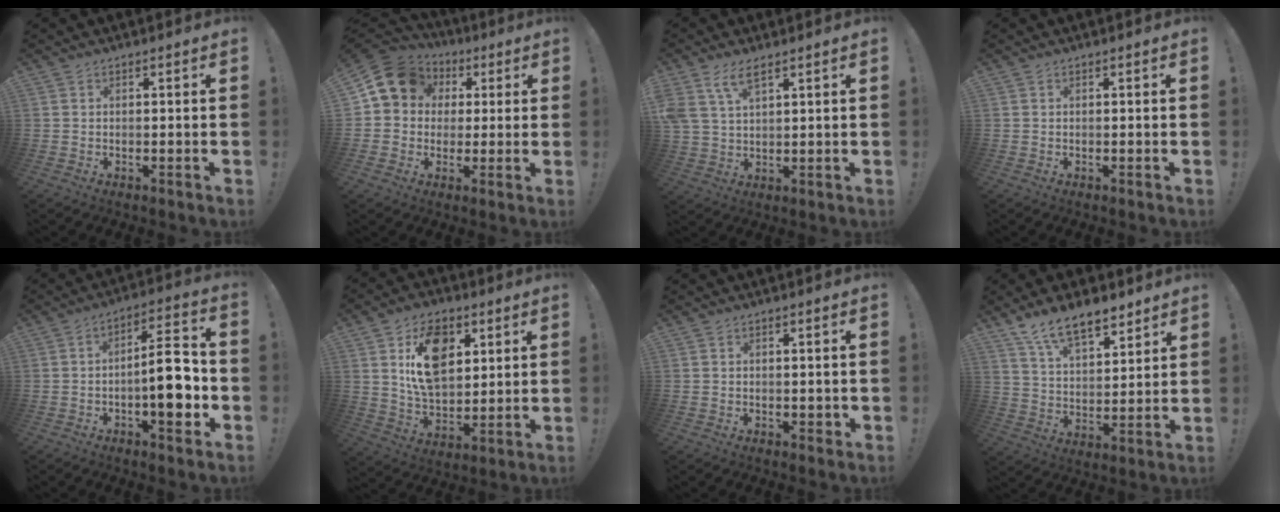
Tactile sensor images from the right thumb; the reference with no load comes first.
{"total": 12.5, "force": [4.0, 10.5, 5.4], "torque": [-0.071, -0.012, 0.081]}
{"total": 7.1, "force": [4.4, 3.0, 4.6], "torque": [-0.090, -0.010, 0.086]}
{"total": 0.0}
{"total": 12.8, "force": [-2.7, 5.1, 11.4], "torque": [-0.157, 0.015, -0.050]}
{"total": 17.1, "force": [6.5, 11.7, 10.6], "torque": [-0.149, -0.021, 0.123]}
{"total": 1.5, "force": [-0.1, 1.2, 0.8], "torque": [-0.004, 0.001, -0.004]}
{"total": 12.0, "force": [9.2, 4.7, 6.0], "torque": [-0.104, -0.056, 0.169]}